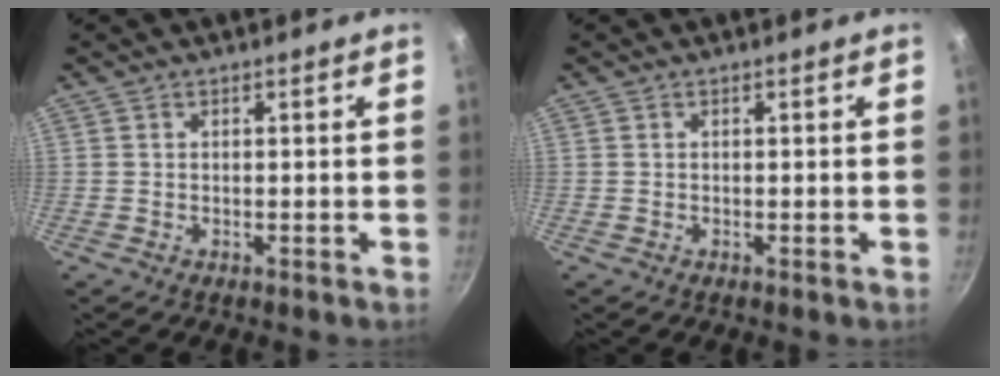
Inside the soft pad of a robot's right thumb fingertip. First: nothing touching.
{"total": 0.0}